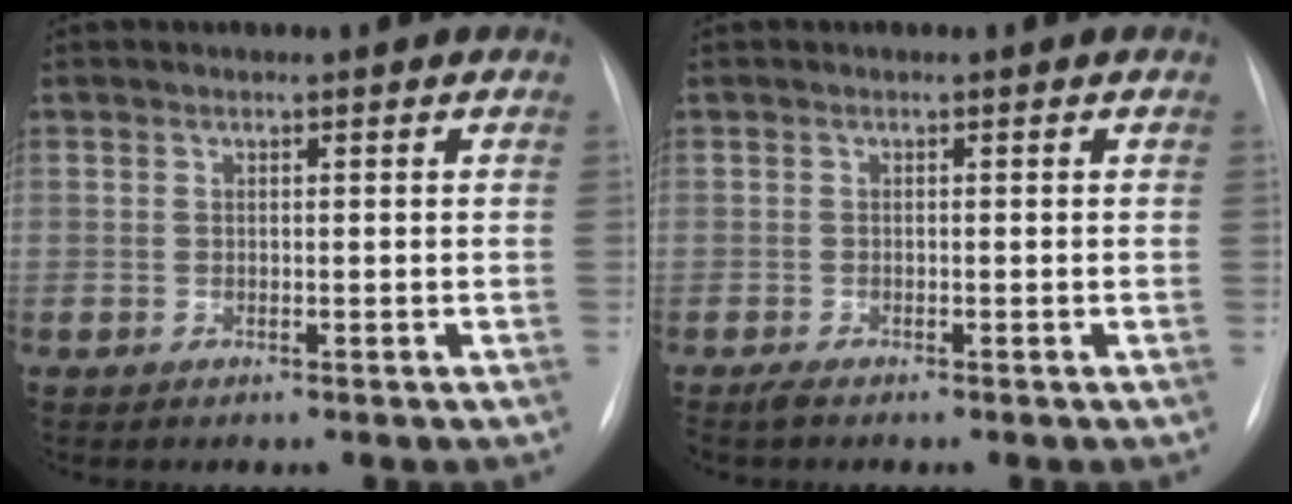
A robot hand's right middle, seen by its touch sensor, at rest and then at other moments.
{"total": 0.9, "force": [-0.7, 0.0, 0.6], "torque": [-0.016, -0.004, -0.014]}